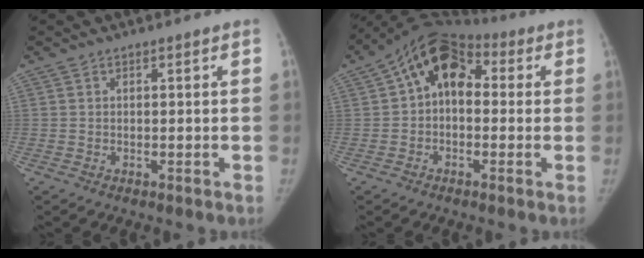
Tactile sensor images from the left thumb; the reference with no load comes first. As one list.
[{"total": 11.4, "force": [1.6, 7.8, 8.2], "torque": [-0.105, 0.037, 0.008]}]